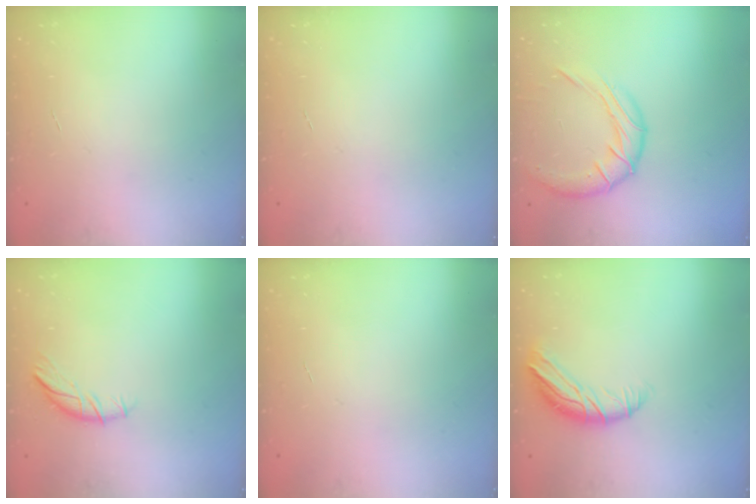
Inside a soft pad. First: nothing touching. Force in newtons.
{"total": 0.0}
{"total": 12.9, "press": 12.8, "slide": 1.5}
{"total": 6.7, "press": 6.7, "slide": 0.7}
{"total": 0.0}
{"total": 9.0, "press": 8.9, "slide": 1.2}